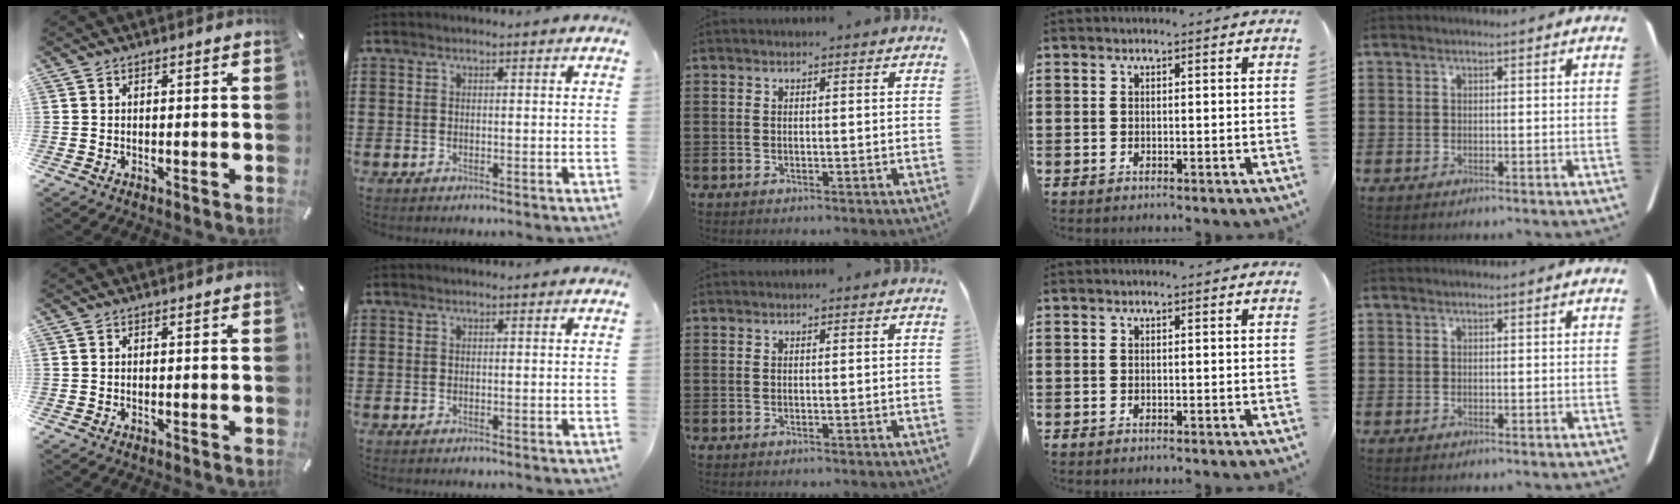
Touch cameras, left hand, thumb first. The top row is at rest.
{}